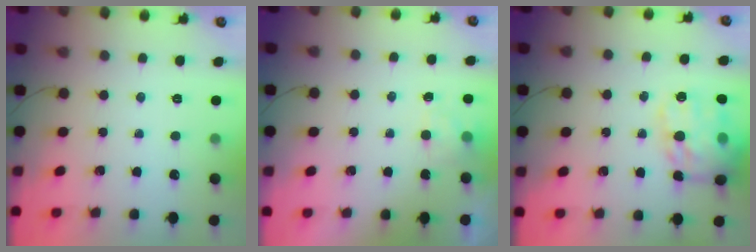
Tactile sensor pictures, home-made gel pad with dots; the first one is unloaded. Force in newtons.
{"total": 2.0, "press": 1.4, "slide": 1.3}
{"total": 21.1, "press": 20.9, "slide": 2.9}